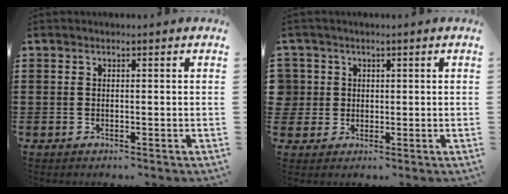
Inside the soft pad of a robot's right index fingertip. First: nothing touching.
{"total": 3.0, "force": [0.4, 3.0, 0.1], "torque": [-0.017, 0.011, 0.005]}